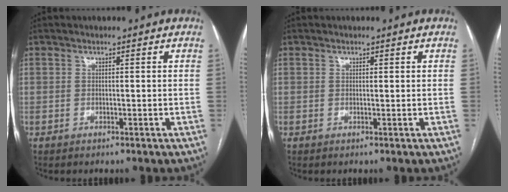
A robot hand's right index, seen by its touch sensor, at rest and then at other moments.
{"total": 0.0}